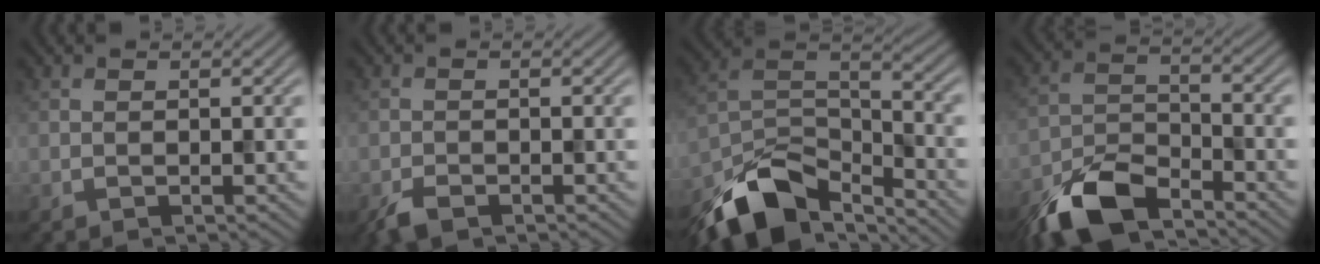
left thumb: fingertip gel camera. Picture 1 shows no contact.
{"total": 2.3, "force": [-1.7, 1.0, 1.3], "torque": [-0.028, -0.006, -0.036]}
{"total": 12.8, "force": [-9.1, 5.3, 7.1], "torque": [-0.143, -0.015, -0.179]}
{"total": 9.6, "force": [-7.1, 3.4, 5.3], "torque": [-0.102, -0.011, -0.156]}